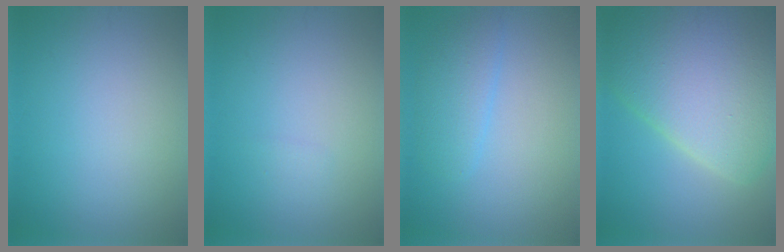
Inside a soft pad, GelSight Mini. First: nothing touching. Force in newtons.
{"total": 0.5, "press": 0.5, "slide": 0.0}
{"total": 2.7, "press": 2.7, "slide": 0.2}
{"total": 12.1, "press": 12.0, "slide": 1.0}